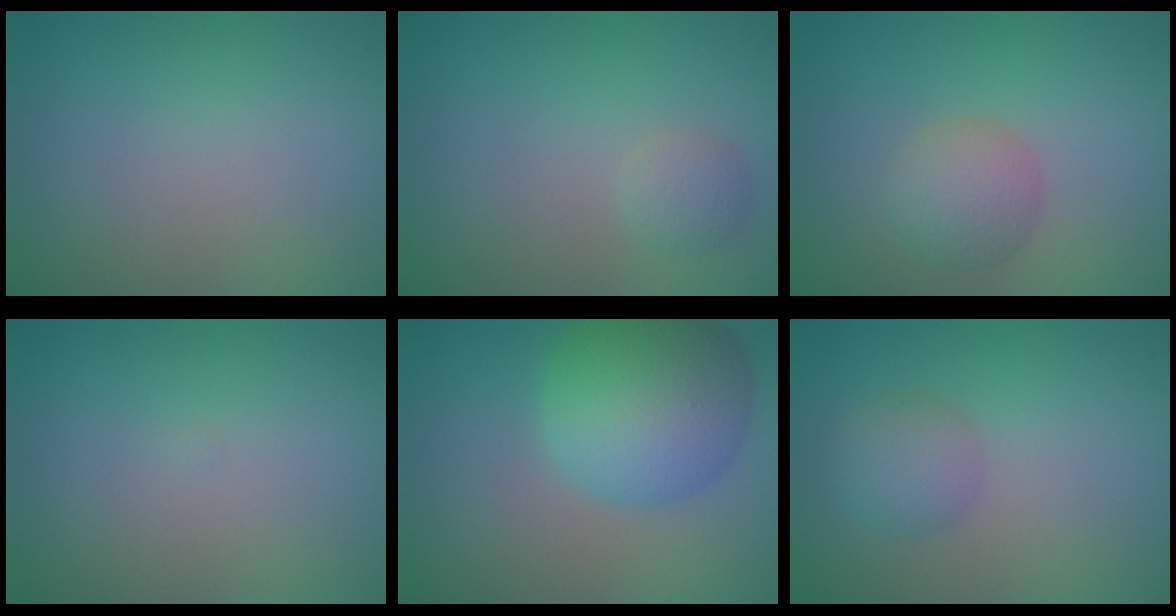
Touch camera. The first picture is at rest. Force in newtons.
{"total": 1.3, "press": 1.3, "slide": 0.1}
{"total": 2.9, "press": 2.9, "slide": 0.1}
{"total": 0.0}
{"total": 7.9, "press": 7.9, "slide": 0.2}
{"total": 2.4, "press": 2.4, "slide": 0.0}